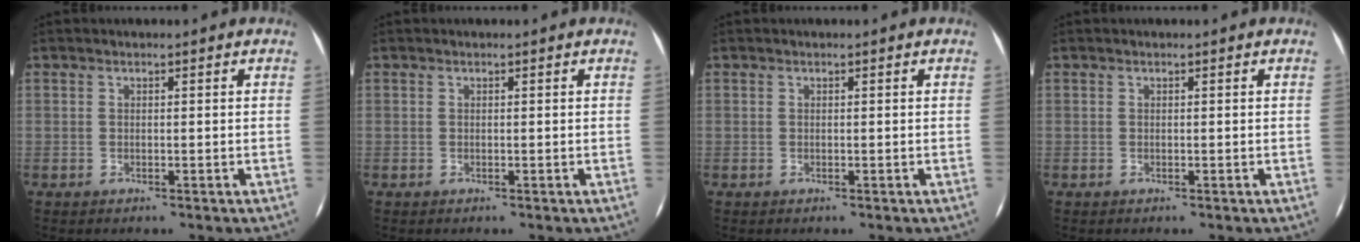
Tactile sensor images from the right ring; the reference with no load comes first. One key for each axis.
{"total": 0.0}
{"total": 0.0}
{"total": 0.0}